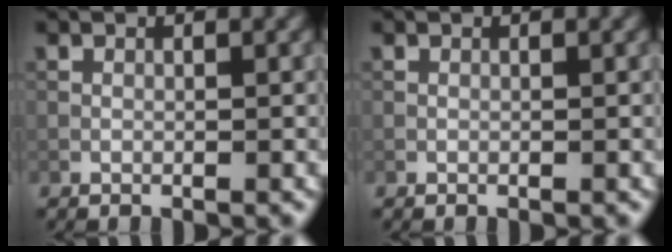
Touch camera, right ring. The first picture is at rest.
{"total": 0.0}